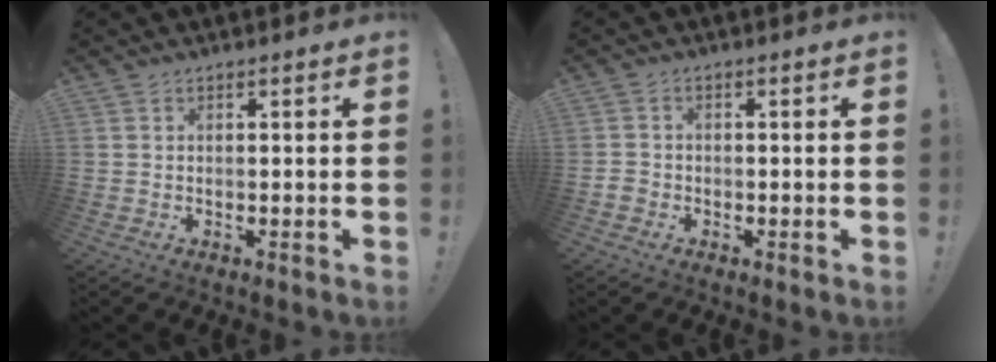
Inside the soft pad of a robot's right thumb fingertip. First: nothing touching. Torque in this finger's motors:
{"motor_torque": [0.19, -0.03, -0.13, 0.06, -0.02]}